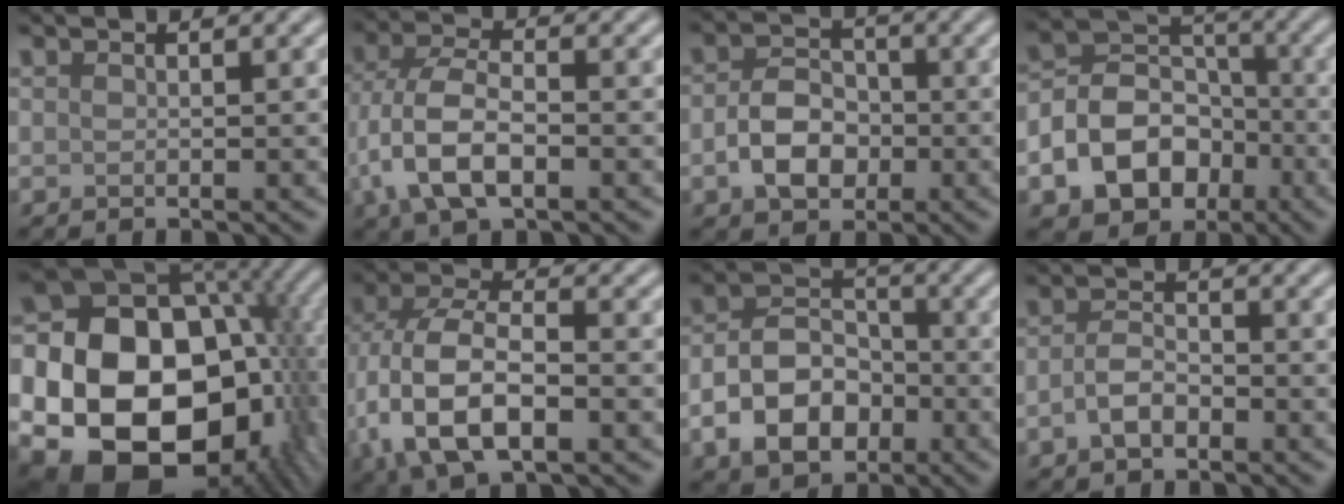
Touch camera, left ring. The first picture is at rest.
{"total": 6.6, "force": [-2.3, 3.3, 5.2], "torque": [-0.118, 0.002, -0.053]}
{"total": 4.3, "force": [-1.2, 3.1, 2.7], "torque": [-0.048, 0.004, -0.027]}
{"total": 9.2, "force": [-3.6, 7.0, 4.7], "torque": [-0.071, 0.000, -0.085]}
{"total": 23.9, "force": [-3.1, 18.8, 14.4], "torque": [-0.263, 0.001, -0.077]}
{"total": 10.1, "force": [-2.9, 5.6, 7.9], "torque": [-0.179, -0.005, -0.062]}
{"total": 6.5, "force": [-2.5, 4.5, 4.0], "torque": [-0.066, 0.003, -0.052]}
{"total": 2.5, "force": [-1.2, 1.3, 1.8], "torque": [-0.037, 0.005, -0.028]}